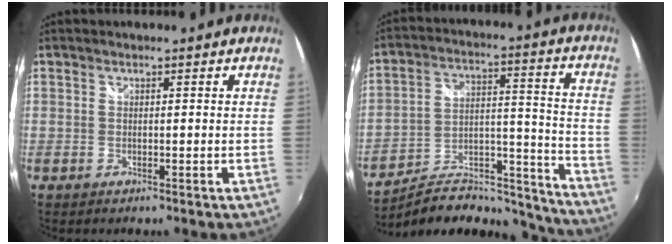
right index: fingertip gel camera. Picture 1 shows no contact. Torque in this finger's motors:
{"motor_torque": [-0.64, -0.66, 0.34, 0.05]}